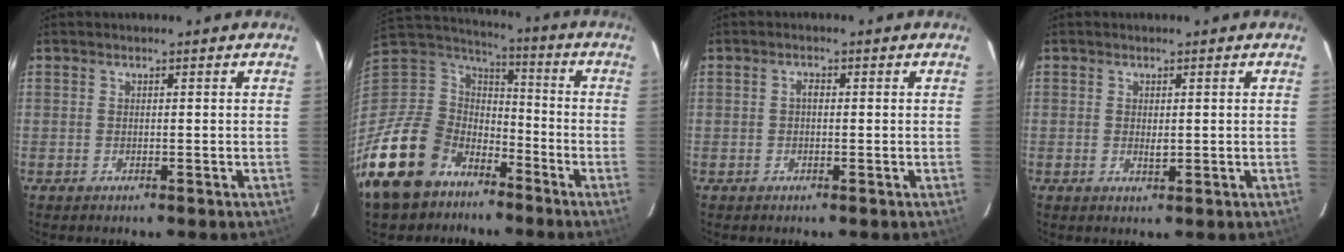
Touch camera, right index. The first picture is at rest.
{"total": 19.6, "force": [-13.0, 13.2, 6.4], "torque": [-0.175, 0.028, -0.211]}
{"total": 1.1, "force": [0.0, 0.7, 0.9], "torque": [-0.015, 0.006, -0.003]}
{"total": 1.5, "force": [0.1, 0.8, 1.3], "torque": [-0.023, -0.001, 0.003]}